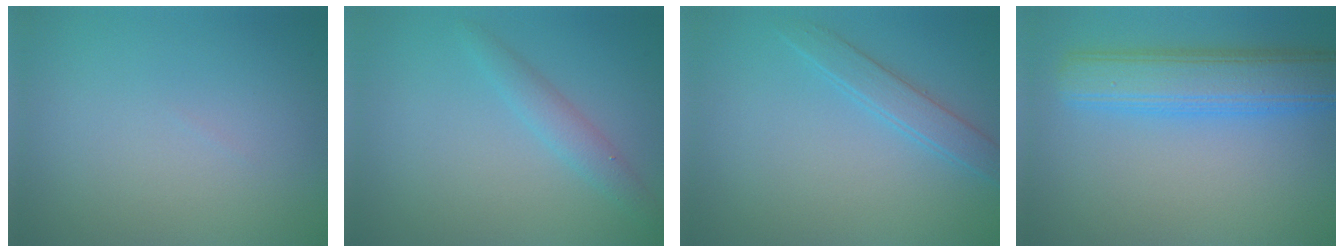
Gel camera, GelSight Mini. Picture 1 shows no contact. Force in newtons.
{"total": 1.9, "press": 1.9, "slide": 0.0}
{"total": 2.2, "press": 2.1, "slide": 0.2}
{"total": 6.5, "press": 6.5, "slide": 0.2}